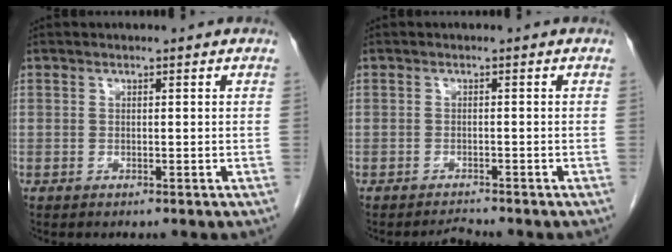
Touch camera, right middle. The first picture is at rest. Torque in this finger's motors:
{"motor_torque": [-0.25, -0.29, -0.11, -0.01]}